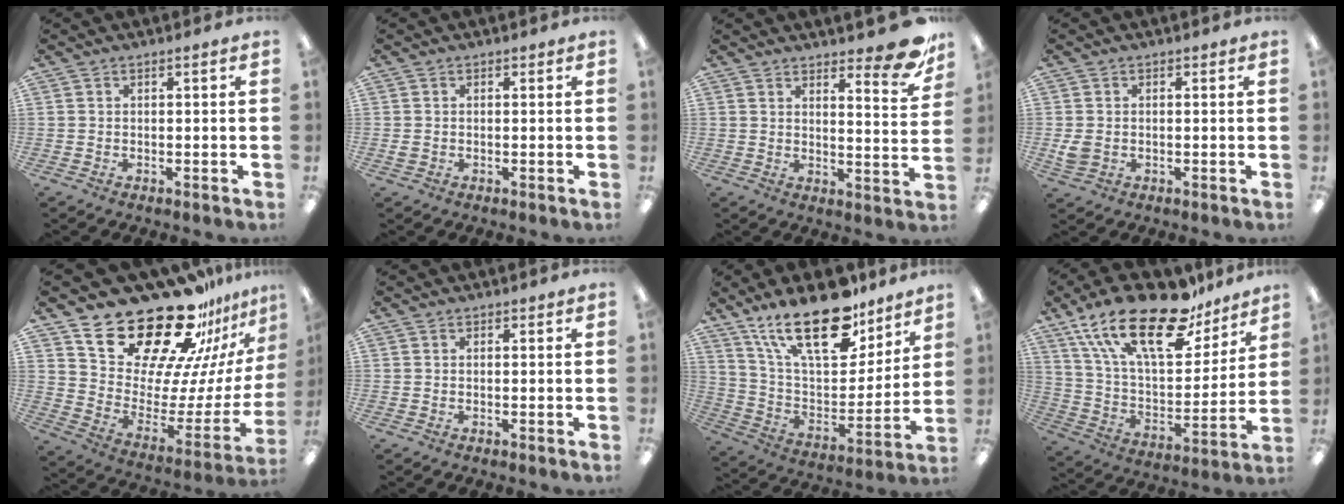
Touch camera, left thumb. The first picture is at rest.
{"total": 1.2, "force": [0.1, 1.1, 0.4], "torque": [-0.007, 0.005, 0.000]}
{"total": 10.3, "force": [8.3, 2.6, 5.5], "torque": [-0.057, -0.061, 0.139]}
{"total": 3.8, "force": [0.0, 3.2, 1.9], "torque": [-0.016, 0.000, 0.001]}
{"total": 26.7, "force": [21.4, 11.1, 11.4], "torque": [-0.173, -0.163, 0.383]}
{"total": 0.0}
{"total": 24.2, "force": [16.9, 10.0, 14.2], "torque": [-0.252, -0.098, 0.295]}
{"total": 25.8, "force": [17.0, 10.8, 16.1], "torque": [-0.279, -0.095, 0.291]}